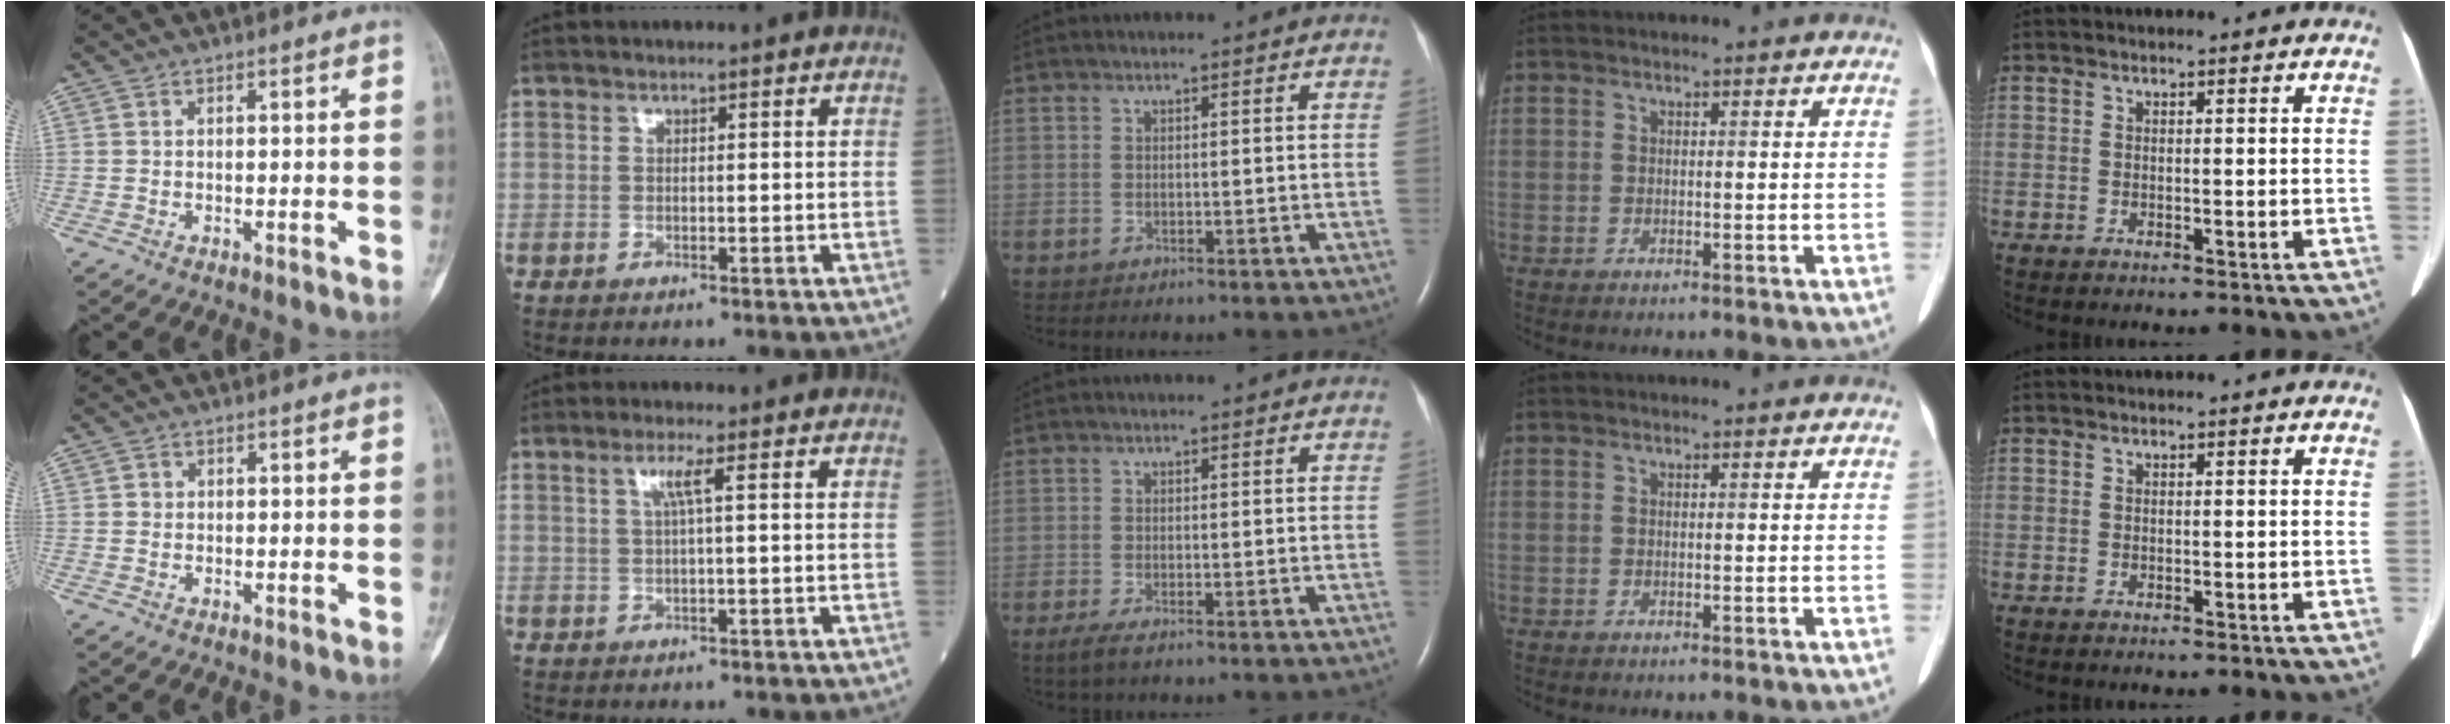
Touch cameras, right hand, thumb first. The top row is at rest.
{"thumb": {"total": 0.8, "force": [0.0, 0.8, 0.1], "torque": [0.003, 0.003, 0.000]}, "index": {"total": 2.4, "force": [0.7, -0.4, 2.3], "torque": [-0.048, 0.005, 0.014]}, "middle": {"total": 1.8, "force": [-1.0, 0.1, 1.4], "torque": [-0.040, -0.009, -0.024]}}